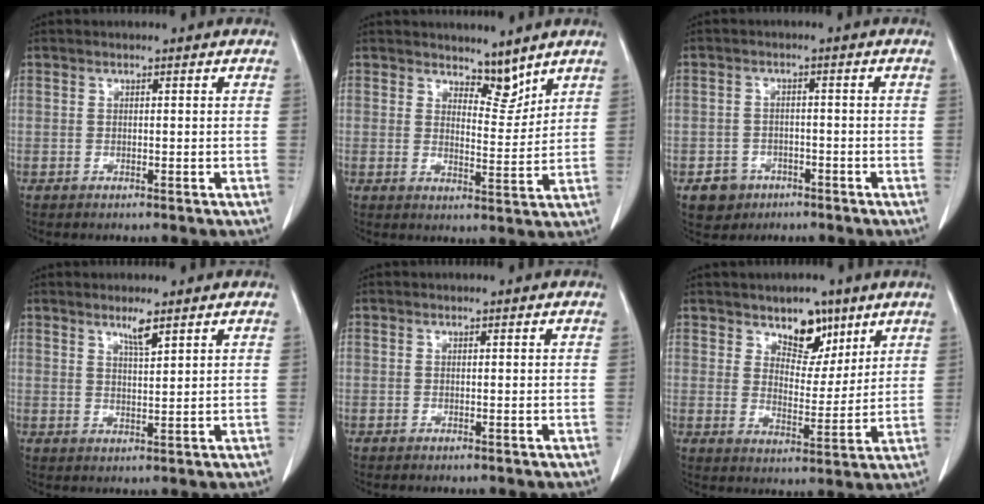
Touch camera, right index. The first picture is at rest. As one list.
[{"total": 4.4, "force": [3.9, 1.5, 1.4], "torque": [-0.014, -0.008, 0.066]}, {"total": 4.1, "force": [-2.1, 3.5, 0.4], "torque": [-0.005, 0.013, -0.026]}, {"total": 2.8, "force": [2.0, 0.0, 1.9], "torque": [-0.038, -0.004, 0.038]}, {"total": 0.0}, {"total": 7.1, "force": [4.8, 3.9, 3.6], "torque": [-0.045, -0.001, 0.080]}]